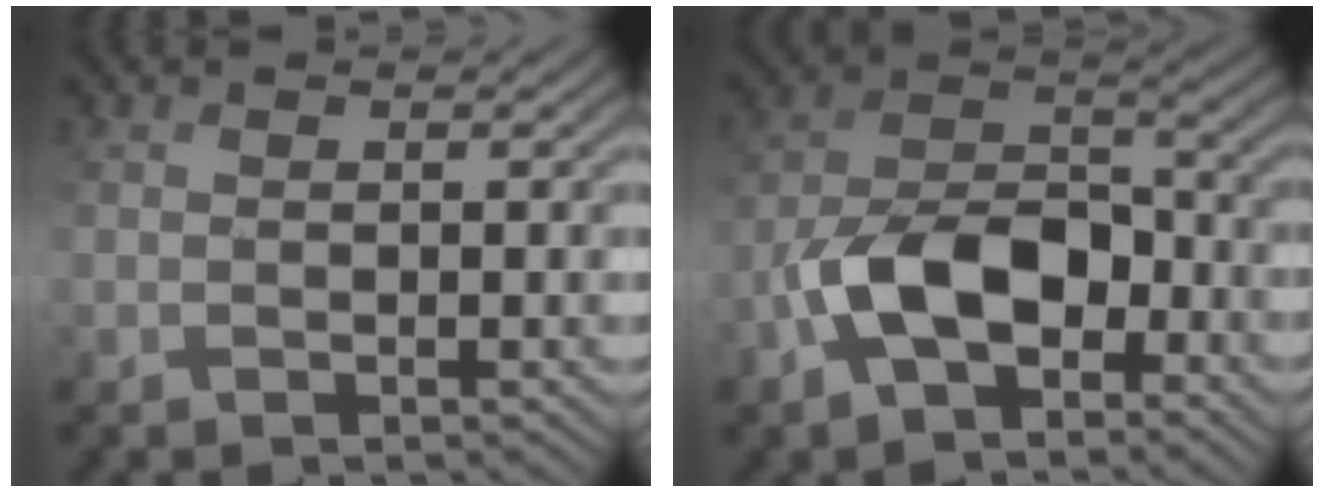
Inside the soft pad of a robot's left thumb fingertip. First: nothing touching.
{"total": 9.1, "force": [-4.0, 5.0, 6.5], "torque": [-0.125, 0.016, -0.088]}